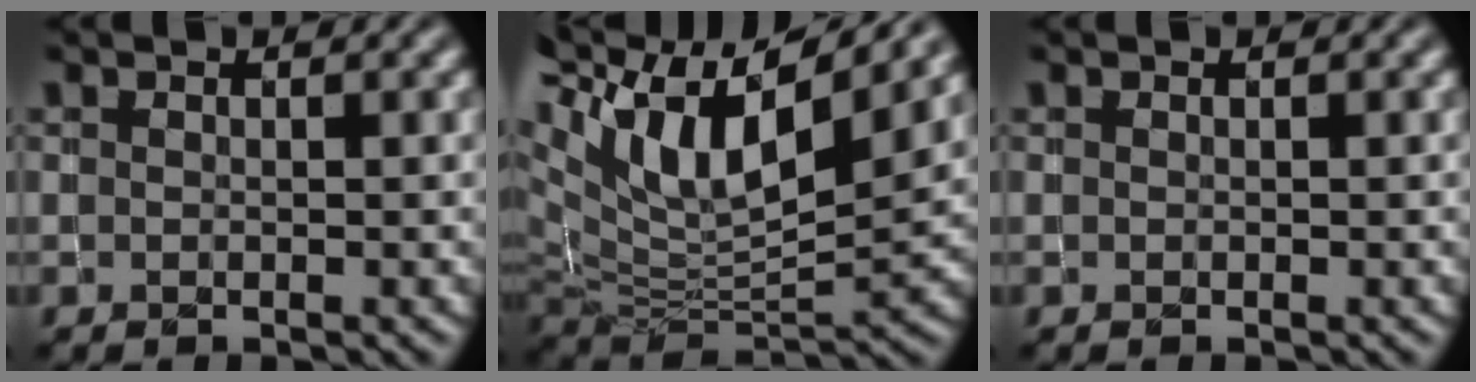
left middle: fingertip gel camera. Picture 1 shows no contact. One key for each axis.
{"total": 13.0, "fx": 6.0, "fy": 5.9, "fz": 10.0, "tx": -0.194, "ty": 0.022, "tz": 0.109}
{"total": 0.0}